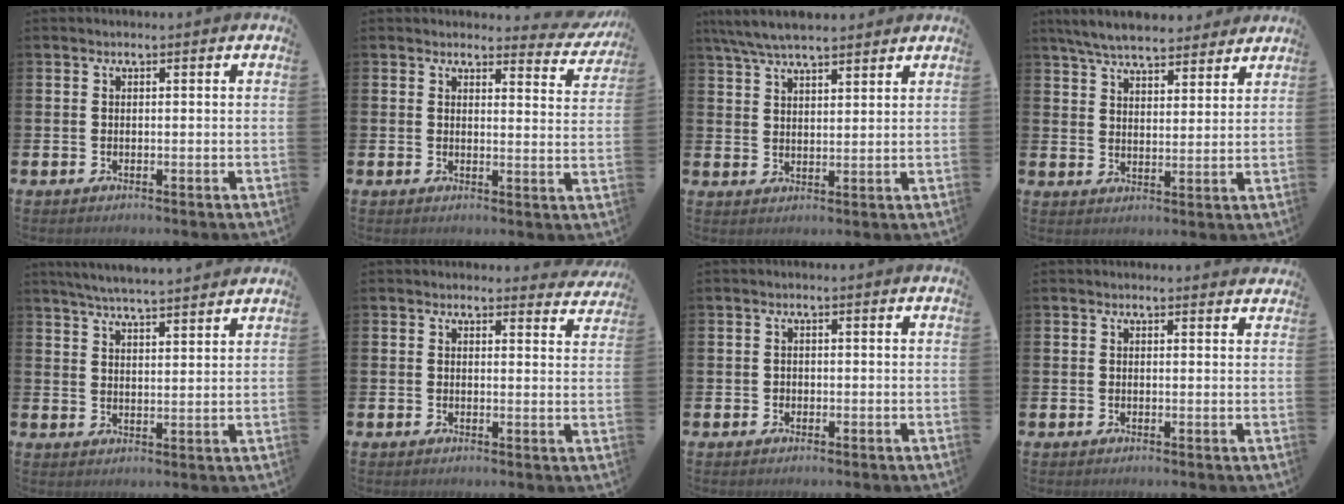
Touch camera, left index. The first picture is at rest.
{"total": 2.9, "force": [2.6, 1.0, 0.3], "torque": [0.000, -0.022, 0.041]}
{"total": 6.2, "force": [5.8, 1.1, 2.1], "torque": [-0.061, -0.012, 0.108]}
{"total": 7.0, "force": [6.6, 1.4, 1.8], "torque": [-0.054, -0.026, 0.119]}
{"total": 5.2, "force": [5.1, -0.2, 0.9], "torque": [-0.039, -0.024, 0.094]}
{"total": 2.1, "force": [2.1, 0.6, 0.0], "torque": [0.004, -0.009, 0.035]}
{"total": 0.7, "force": [-0.2, 0.7, 0.0], "torque": [0.002, 0.003, -0.007]}
{"total": 0.8, "force": [0.8, 0.2, 0.1], "torque": [0.006, 0.000, 0.013]}